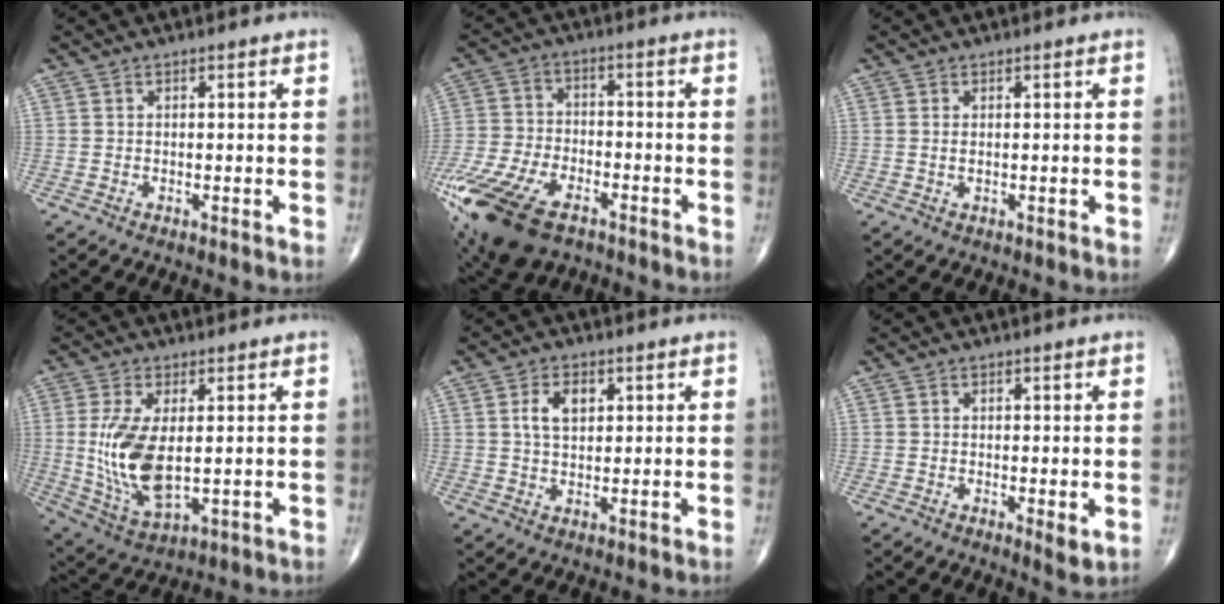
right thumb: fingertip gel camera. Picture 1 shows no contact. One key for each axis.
{"total": 19.2, "fx": -11.0, "fy": 9.7, "fz": 12.4, "tx": -0.295, "ty": 0.004, "tz": -0.204}
{"total": 0.7, "fx": 0.2, "fy": 0.2, "fz": 0.6, "tx": -0.015, "ty": 0.000, "tz": 0.006}
{"total": 12.7, "fx": 0.5, "fy": 6.0, "fz": 11.2, "tx": -0.232, "ty": -0.016, "tz": 0.026}
{"total": 5.3, "fx": 1.6, "fy": 3.2, "fz": 3.9, "tx": -0.063, "ty": -0.002, "tz": 0.029}
{"total": 2.3, "fx": -0.2, "fy": 0.6, "fz": 2.3, "tx": -0.035, "ty": -0.010, "tz": -0.003}